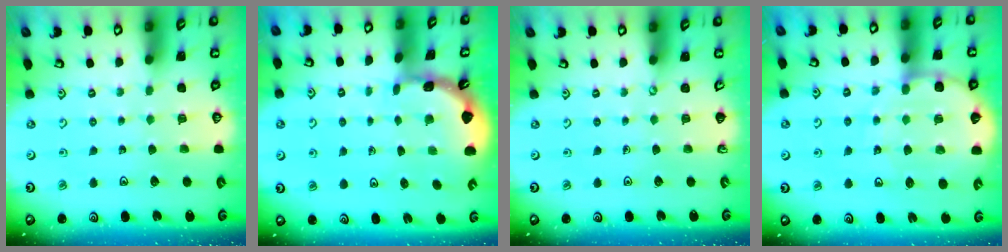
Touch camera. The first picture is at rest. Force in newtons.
{"total": 1.7, "press": 1.7, "slide": 0.1}
{"total": 0.0}
{"total": 9.6, "press": 9.1, "slide": 3.1}